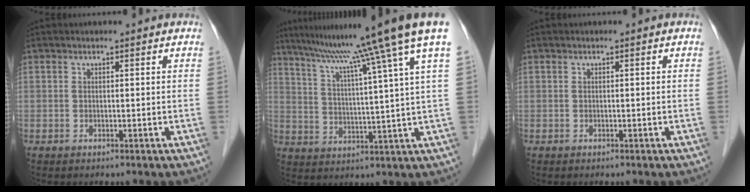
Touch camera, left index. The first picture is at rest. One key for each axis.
{"total": 17.5, "fx": 12.6, "fy": -2.3, "fz": 11.9, "tx": -0.186, "ty": 0.002, "tz": 0.171}
{"total": 0.0}